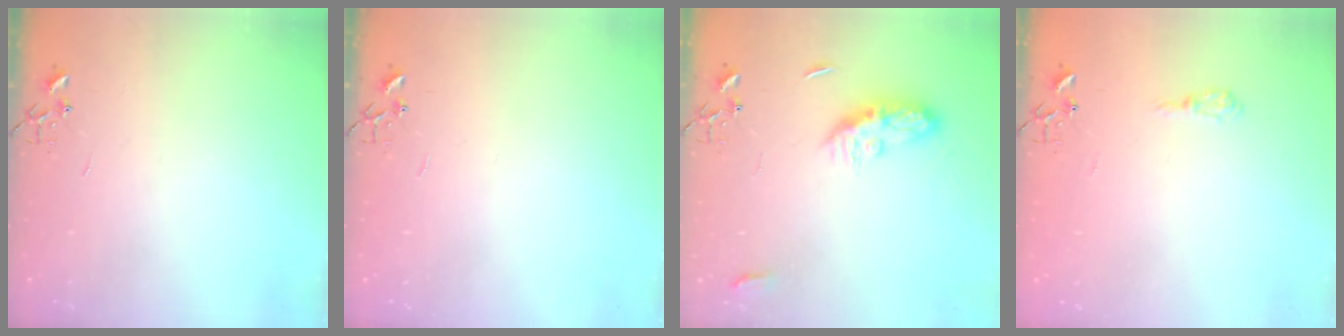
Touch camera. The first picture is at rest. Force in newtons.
{"total": 0.0}
{"total": 8.2, "press": 8.1, "slide": 0.6}
{"total": 7.2, "press": 7.1, "slide": 0.6}